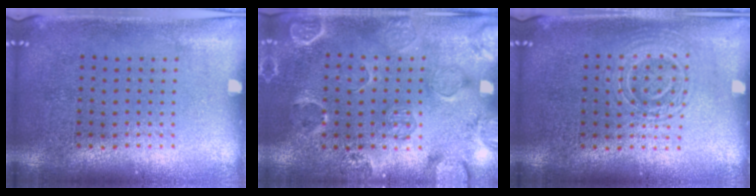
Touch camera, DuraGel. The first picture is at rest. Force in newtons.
{"total": 2.6, "press": 2.0, "slide": 1.7}
{"total": 1.4, "press": 1.4, "slide": 0.3}